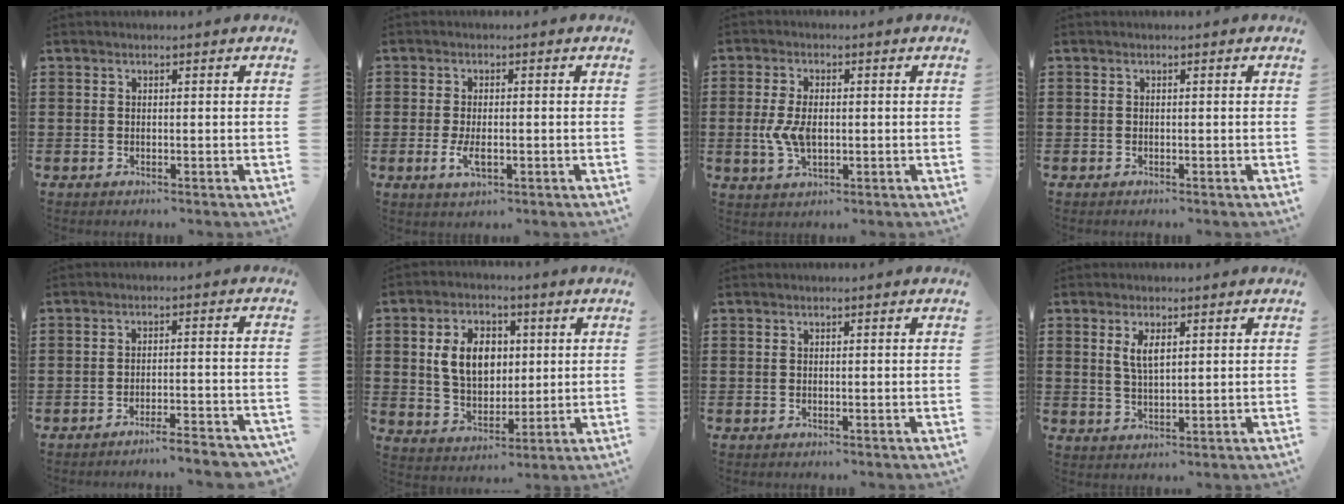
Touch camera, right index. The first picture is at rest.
{"total": 3.3, "force": [-0.7, 1.4, 2.9], "torque": [-0.066, -0.005, -0.015]}
{"total": 5.3, "force": [-0.4, 3.0, 4.4], "torque": [-0.105, 0.001, -0.012]}
{"total": 0.5, "force": [-0.3, 0.4, 0.0], "torque": [0.000, 0.004, -0.008]}
{"total": 3.5, "force": [-3.3, -0.4, 1.1], "torque": [-0.020, -0.005, -0.068]}
{"total": 8.4, "force": [1.5, 6.0, 5.7], "torque": [-0.126, 0.010, 0.020]}
{"total": 0.0}
{"total": 3.5, "force": [1.3, 1.3, 3.0], "torque": [-0.063, 0.004, 0.021]}